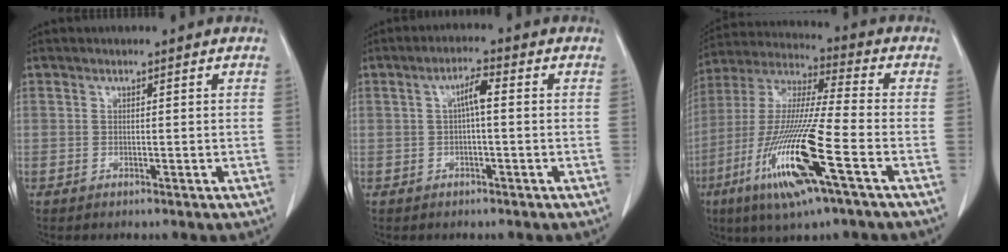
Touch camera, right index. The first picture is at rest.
{"total": 3.2, "force": [0.2, 0.5, 3.2], "torque": [-0.057, 0.009, 0.004]}
{"total": 18.5, "force": [-7.4, 0.9, 16.9], "torque": [-0.365, -0.031, -0.143]}